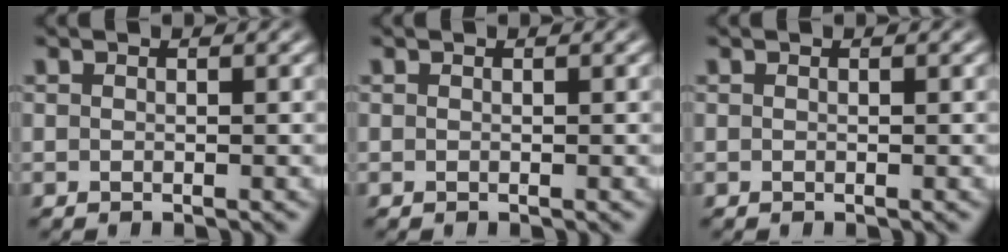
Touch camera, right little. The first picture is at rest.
{"total": 0.0}
{"total": 0.0}